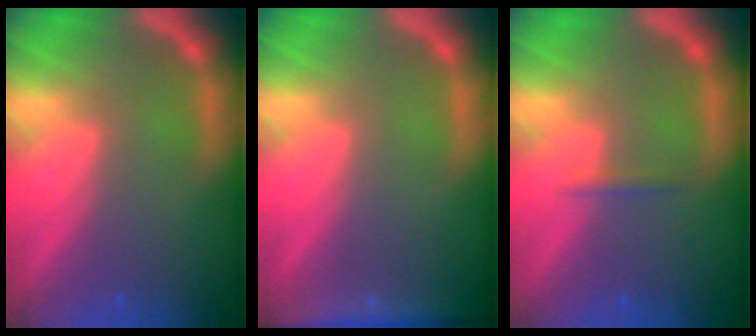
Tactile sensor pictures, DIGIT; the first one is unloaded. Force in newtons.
{"total": 5.5}
{"total": 0.9}